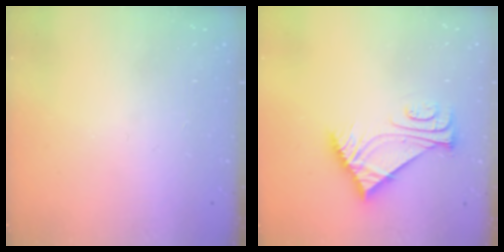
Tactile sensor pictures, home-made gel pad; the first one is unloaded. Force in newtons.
{"total": 7.6, "press": 7.6, "slide": 0.9}